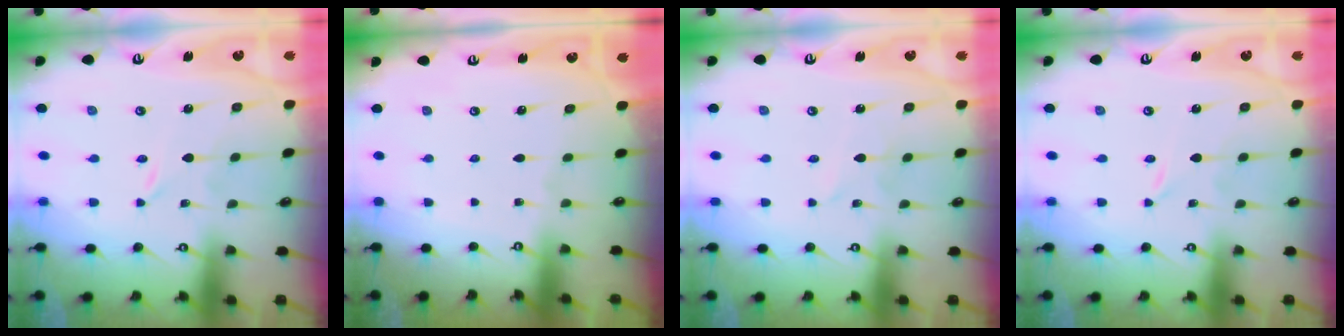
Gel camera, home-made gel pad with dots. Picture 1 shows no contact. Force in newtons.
{"total": 0.0}
{"total": 2.8, "press": 2.8, "slide": 0.3}
{"total": 0.0}